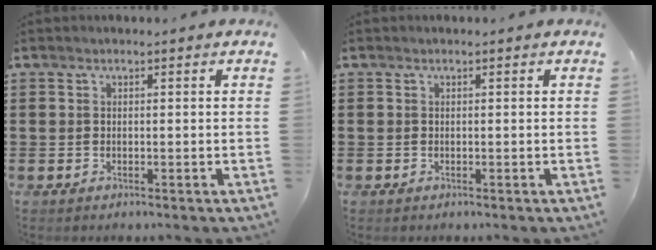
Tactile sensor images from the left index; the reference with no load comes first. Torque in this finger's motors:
{"motor_torque": [-0.69, 0.73, -0.39, -0.10]}